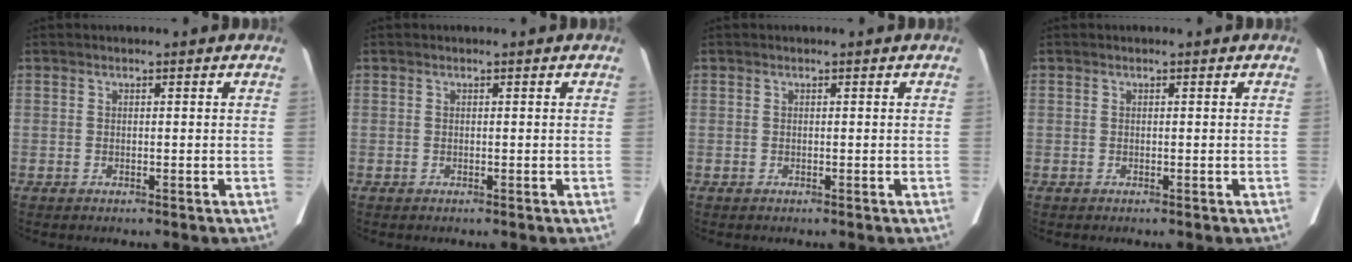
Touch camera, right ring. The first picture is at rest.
{"total": 0.0}
{"total": 0.0}
{"total": 0.0}